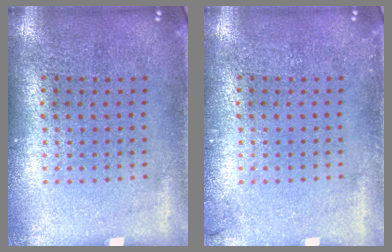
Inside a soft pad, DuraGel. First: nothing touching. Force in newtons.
{"total": 0.7, "press": 0.7, "slide": 0.2}